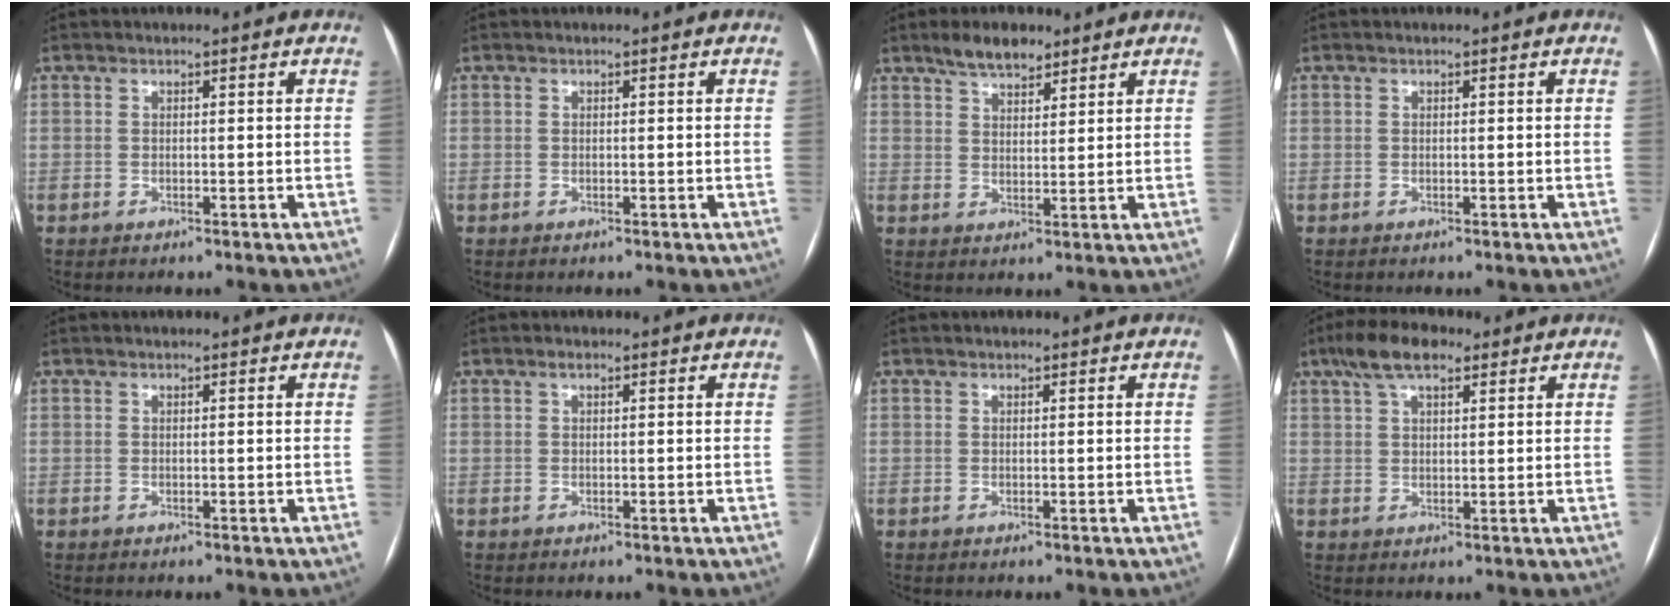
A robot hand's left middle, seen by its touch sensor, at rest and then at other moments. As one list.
[{"total": 0.0}, {"total": 5.2, "force": [4.1, 2.1, 2.5], "torque": [-0.045, 0.007, 0.074]}, {"total": 0.0}, {"total": 0.0}, {"total": 0.7, "force": [0.4, 0.3, 0.5], "torque": [-0.009, 0.005, 0.006]}, {"total": 0.0}, {"total": 7.3, "force": [4.6, 2.7, 4.9], "torque": [-0.098, 0.027, 0.081]}]